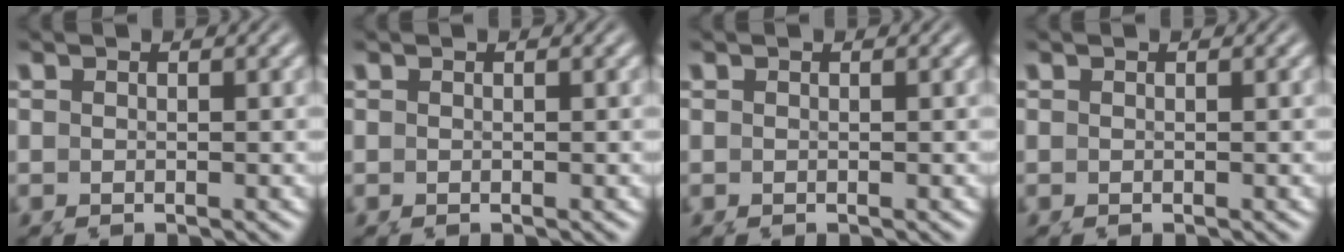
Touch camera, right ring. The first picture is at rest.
{"total": 0.0}
{"total": 0.0}
{"total": 0.0}